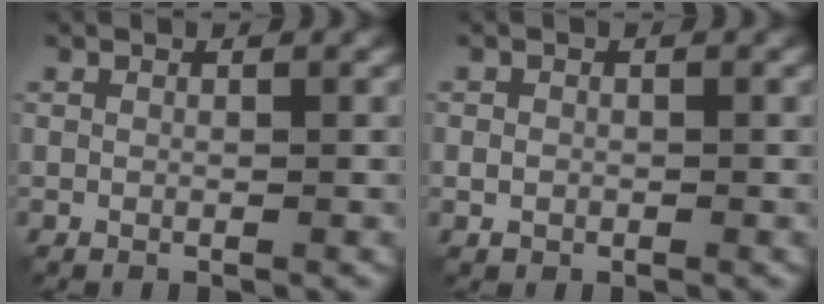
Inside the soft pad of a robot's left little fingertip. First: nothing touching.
{"total": 1.0, "force": [-0.3, 0.9, 0.4], "torque": [-0.006, -0.002, -0.009]}